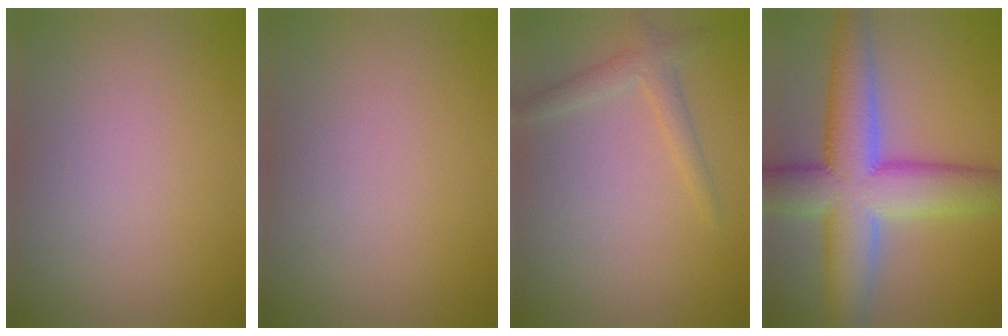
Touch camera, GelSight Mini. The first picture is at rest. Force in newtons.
{"total": 0.0}
{"total": 2.0, "press": 2.0, "slide": 0.1}
{"total": 10.5, "press": 10.5, "slide": 0.6}